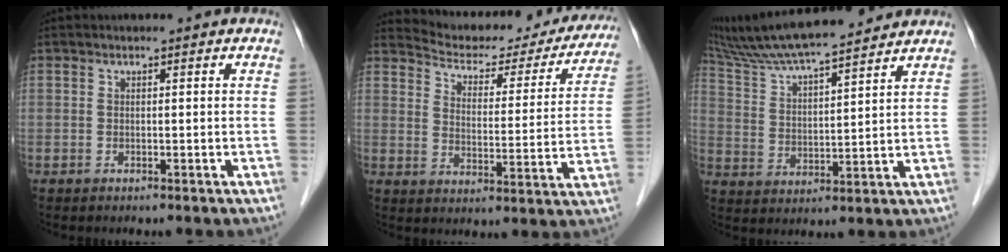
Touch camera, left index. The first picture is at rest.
{"total": 20.2, "force": [18.9, 5.1, 4.9], "torque": [-0.054, -0.030, 0.235]}
{"total": 17.6, "force": [15.6, 1.5, 8.0], "torque": [-0.148, 0.029, 0.261]}